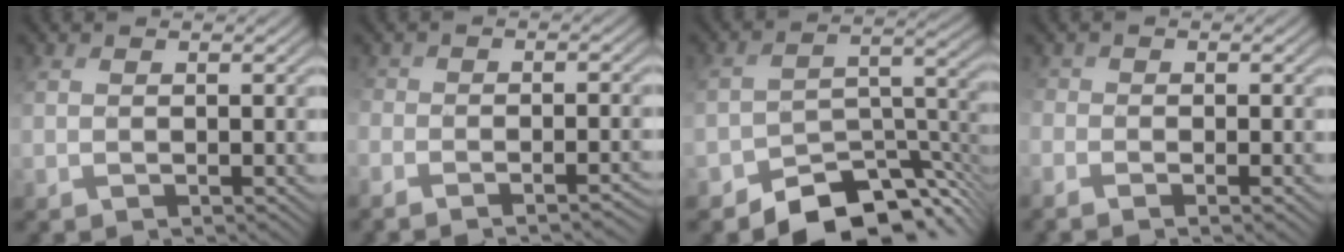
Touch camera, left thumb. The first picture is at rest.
{"total": 5.5, "force": [-4.0, 2.2, 3.1], "torque": [-0.037, -0.008, -0.043]}
{"total": 10.6, "force": [-8.5, 4.6, 4.5], "torque": [-0.055, -0.011, -0.145]}
{"total": 3.1, "force": [-2.0, 1.4, 1.9], "torque": [-0.047, -0.012, -0.032]}